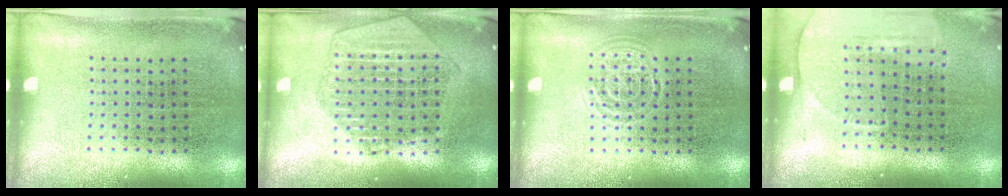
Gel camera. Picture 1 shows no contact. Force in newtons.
{"total": 2.0, "press": 1.8, "slide": 0.8}
{"total": 0.8, "press": 0.8, "slide": 0.1}
{"total": 1.4, "press": 1.3, "slide": 0.4}